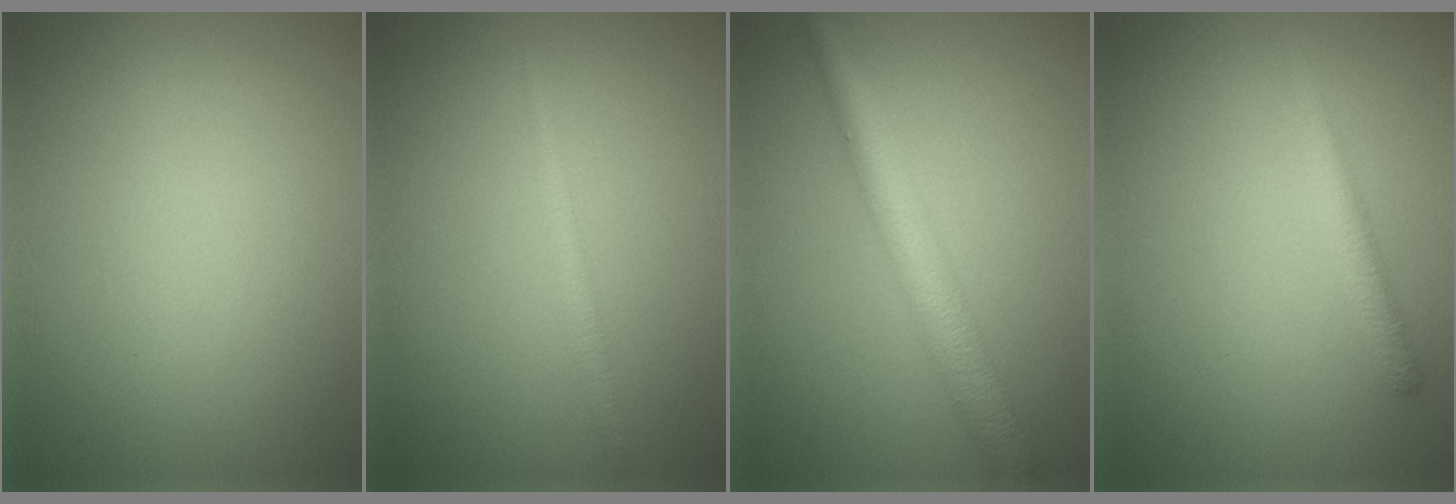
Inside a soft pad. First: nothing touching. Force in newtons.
{"total": 1.5, "press": 1.5, "slide": 0.1}
{"total": 4.2, "press": 4.2, "slide": 0.1}
{"total": 1.8, "press": 1.8, "slide": 0.1}